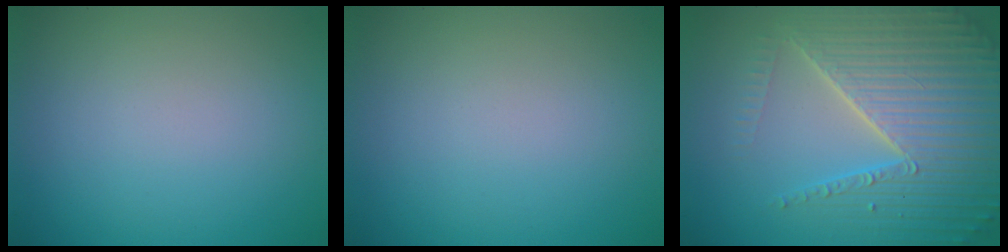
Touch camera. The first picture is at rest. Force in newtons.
{"total": 0.0}
{"total": 6.4, "press": 6.2, "slide": 1.5}